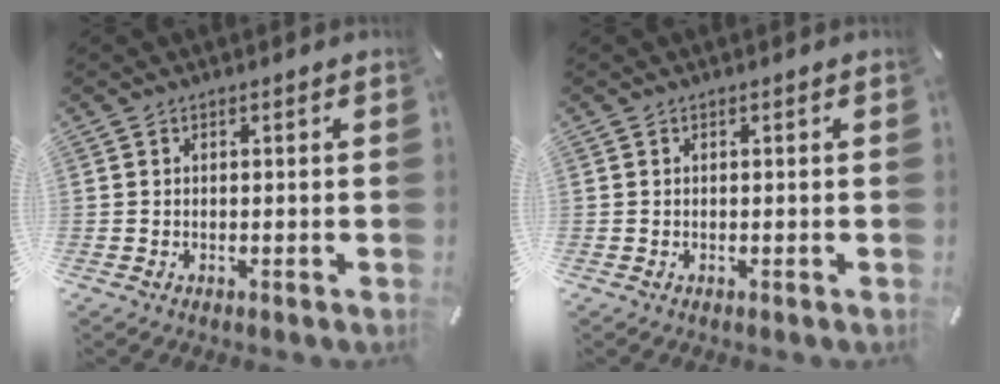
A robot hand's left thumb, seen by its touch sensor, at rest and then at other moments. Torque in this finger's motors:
{"motor_torque": [0.00, 0.01, -0.05, -0.05, 0.00]}